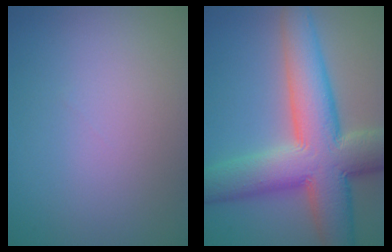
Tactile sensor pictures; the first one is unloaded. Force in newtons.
{"total": 12.2, "press": 12.2, "slide": 0.6}